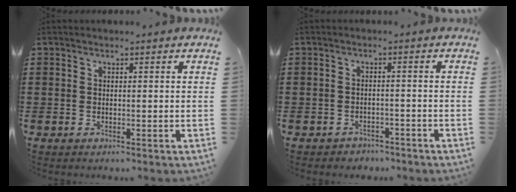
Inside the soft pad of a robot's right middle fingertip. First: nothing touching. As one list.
[{"total": 1.9, "force": [-1.8, 0.6, -0.1], "torque": [-0.005, 0.003, -0.041]}]